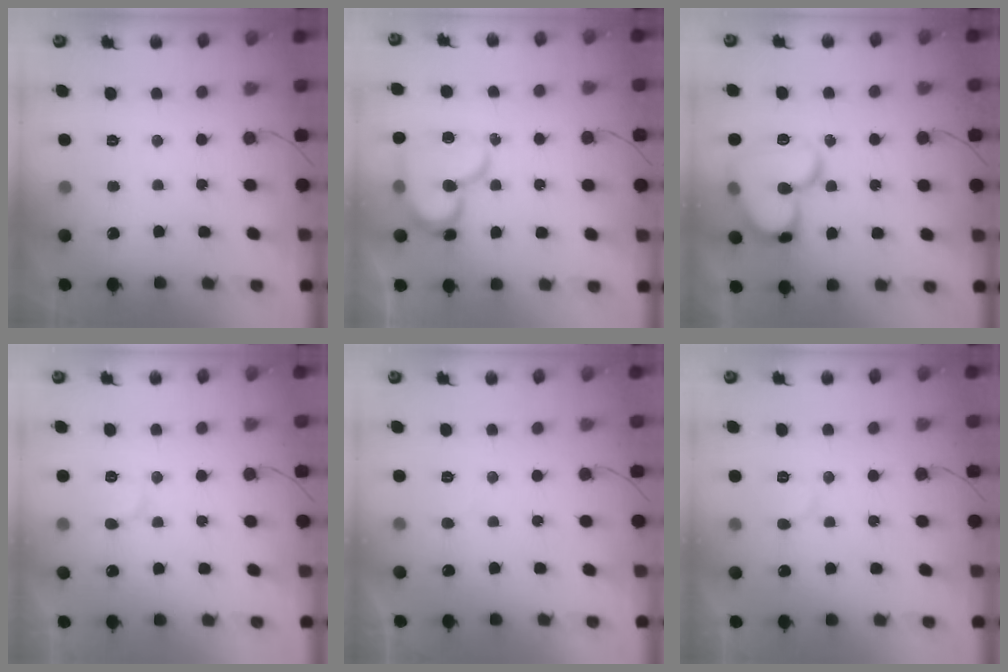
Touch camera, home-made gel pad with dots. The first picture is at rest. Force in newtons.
{"total": 16.5, "press": 16.4, "slide": 1.5}
{"total": 19.0, "press": 18.9, "slide": 1.8}
{"total": 8.3, "press": 8.2, "slide": 1.2}
{"total": 3.3, "press": 3.3, "slide": 0.2}
{"total": 5.8, "press": 5.8, "slide": 0.5}